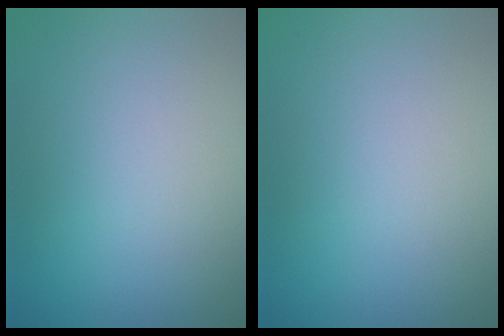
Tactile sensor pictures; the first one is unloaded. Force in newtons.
{"total": 0.0}